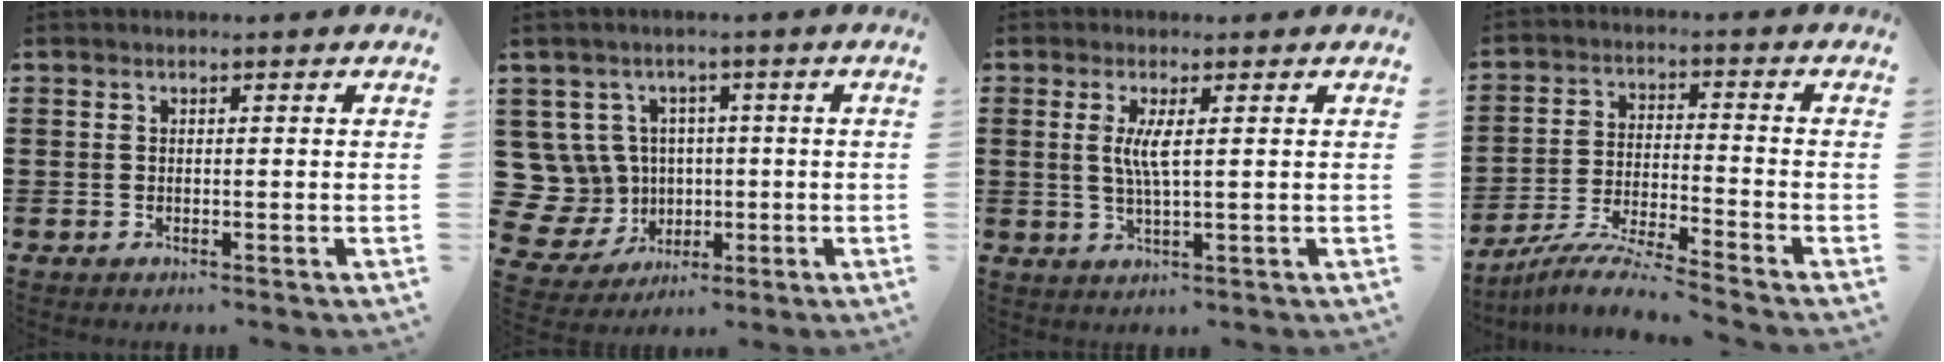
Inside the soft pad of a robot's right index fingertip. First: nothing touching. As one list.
[{"total": 9.0, "force": [1.0, 8.7, 2.2], "torque": [-0.117, -0.011, 0.025]}, {"total": 3.8, "force": [0.8, 0.3, 3.7], "torque": [-0.074, -0.003, 0.012]}, {"total": 7.0, "force": [-6.6, -0.7, 2.1], "torque": [-0.046, -0.009, -0.131]}]